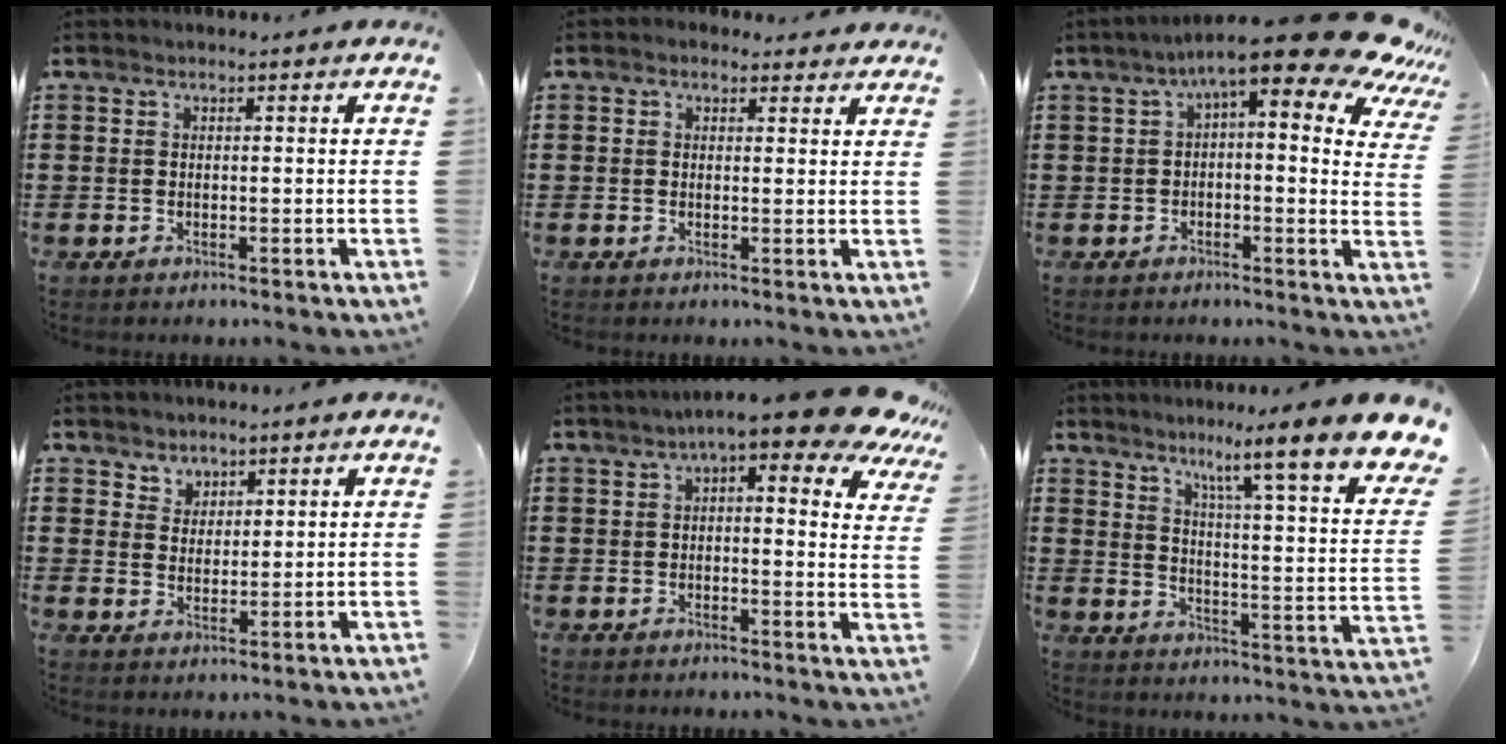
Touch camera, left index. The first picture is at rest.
{"total": 1.6, "force": [1.2, 1.0, 0.3], "torque": [-0.002, 0.004, 0.021]}
{"total": 11.5, "force": [7.6, 1.9, 8.3], "torque": [-0.135, -0.046, 0.121]}
{"total": 2.8, "force": [2.2, 1.7, -0.3], "torque": [-0.004, 0.005, 0.042]}
{"total": 9.5, "force": [6.6, 1.5, 6.6], "torque": [-0.110, -0.027, 0.111]}
{"total": 9.3, "force": [6.9, -0.9, 6.2], "torque": [-0.113, -0.067, 0.097]}